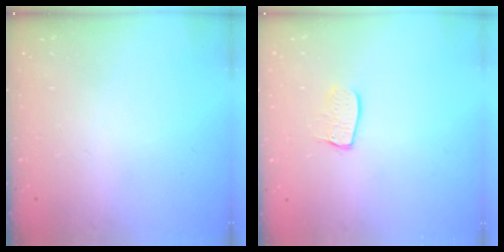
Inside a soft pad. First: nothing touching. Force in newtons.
{"total": 6.9, "press": 6.9, "slide": 0.2}